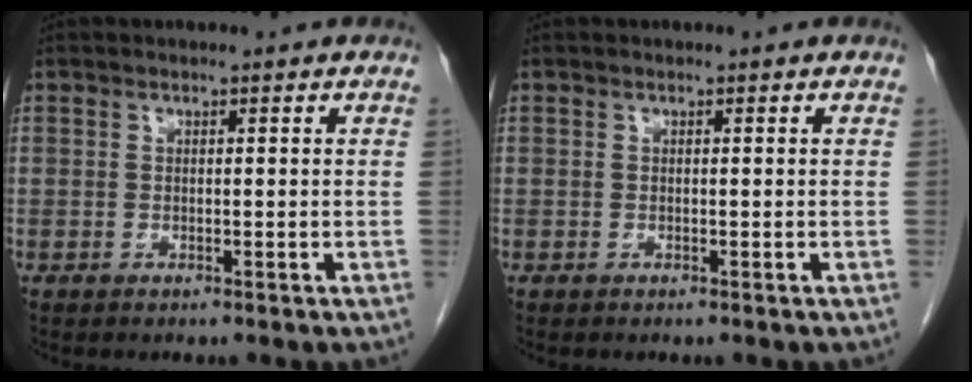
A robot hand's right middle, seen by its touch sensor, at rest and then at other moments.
{"total": 0.0}